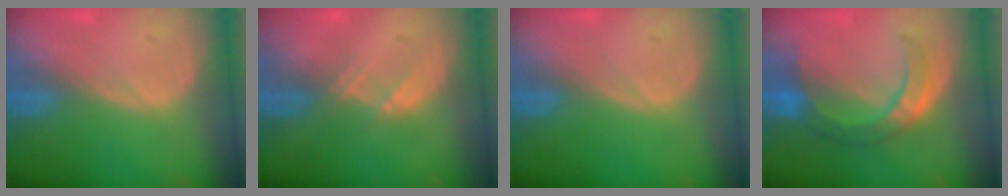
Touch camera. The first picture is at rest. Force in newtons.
{"total": 1.9, "press": 1.9, "slide": 0.3}
{"total": 0.0}
{"total": 7.2, "press": 7.0, "slide": 1.6}